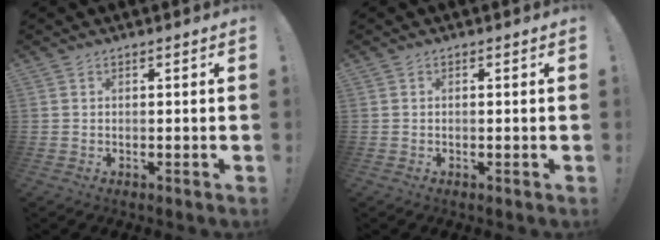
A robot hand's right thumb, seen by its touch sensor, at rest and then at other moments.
{"total": 0.0}